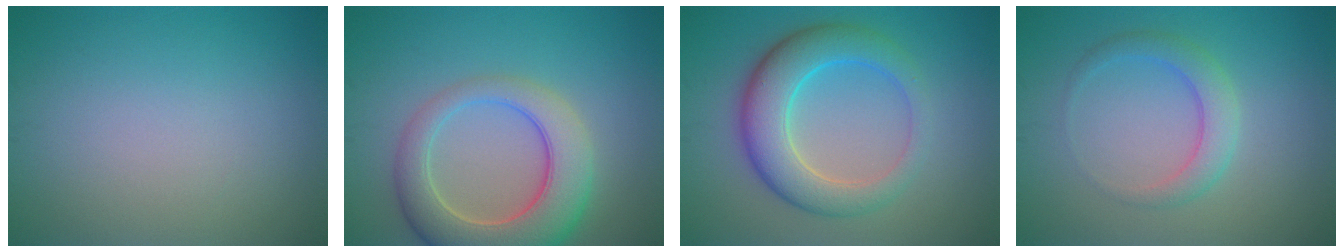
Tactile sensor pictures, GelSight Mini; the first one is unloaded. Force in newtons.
{"total": 7.8, "press": 7.8, "slide": 0.7}
{"total": 6.6, "press": 6.6, "slide": 0.3}
{"total": 2.8, "press": 2.8, "slide": 0.1}